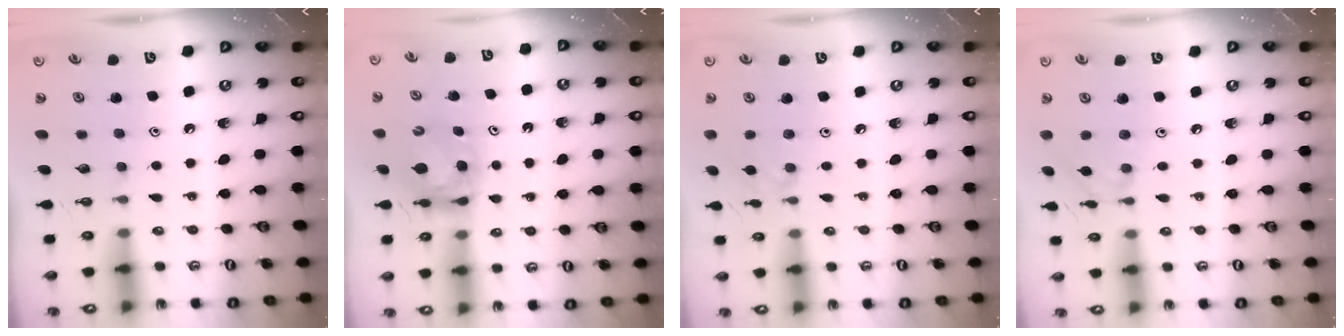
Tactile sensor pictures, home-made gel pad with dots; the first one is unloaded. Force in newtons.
{"total": 5.8, "press": 5.7, "slide": 0.6}
{"total": 2.9, "press": 2.8, "slide": 0.5}
{"total": 2.0, "press": 2.0, "slide": 0.2}